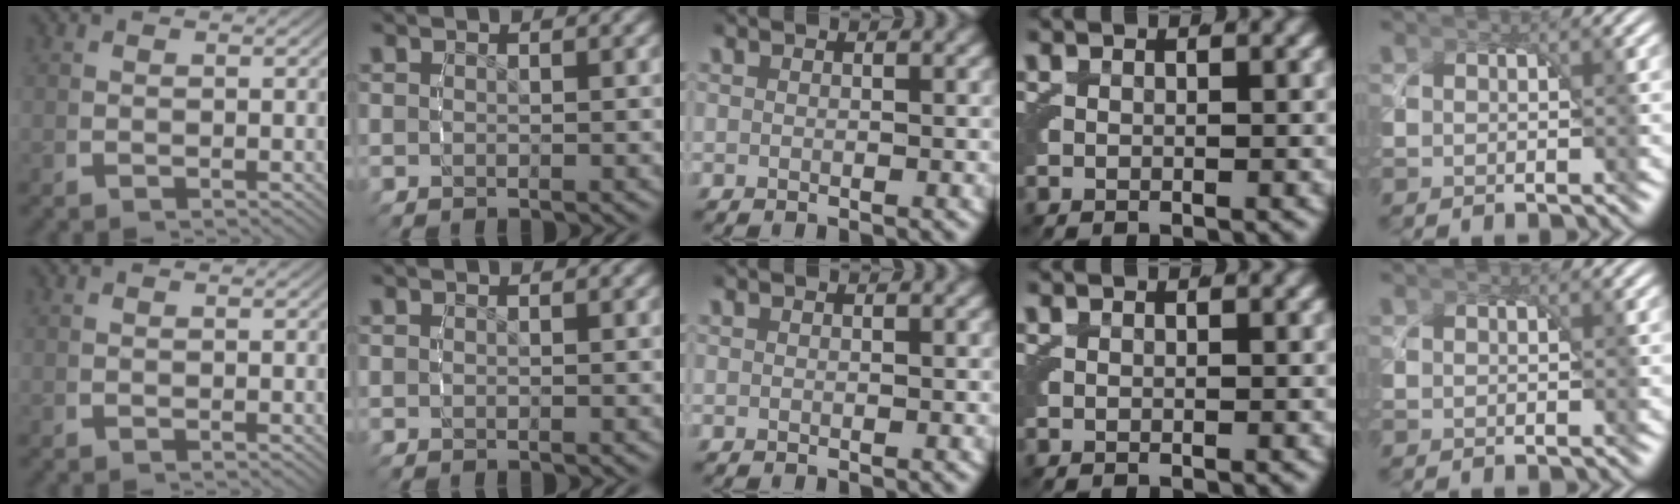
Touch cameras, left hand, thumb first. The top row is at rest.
{}